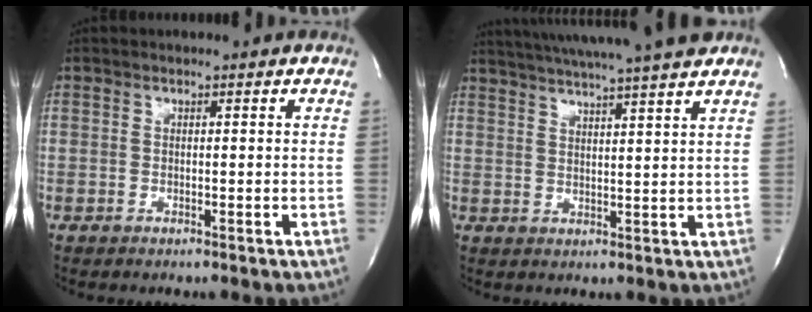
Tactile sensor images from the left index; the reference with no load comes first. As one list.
[{"total": 16.8, "force": [14.7, -0.7, 8.0], "torque": [-0.140, 0.003, 0.203]}]